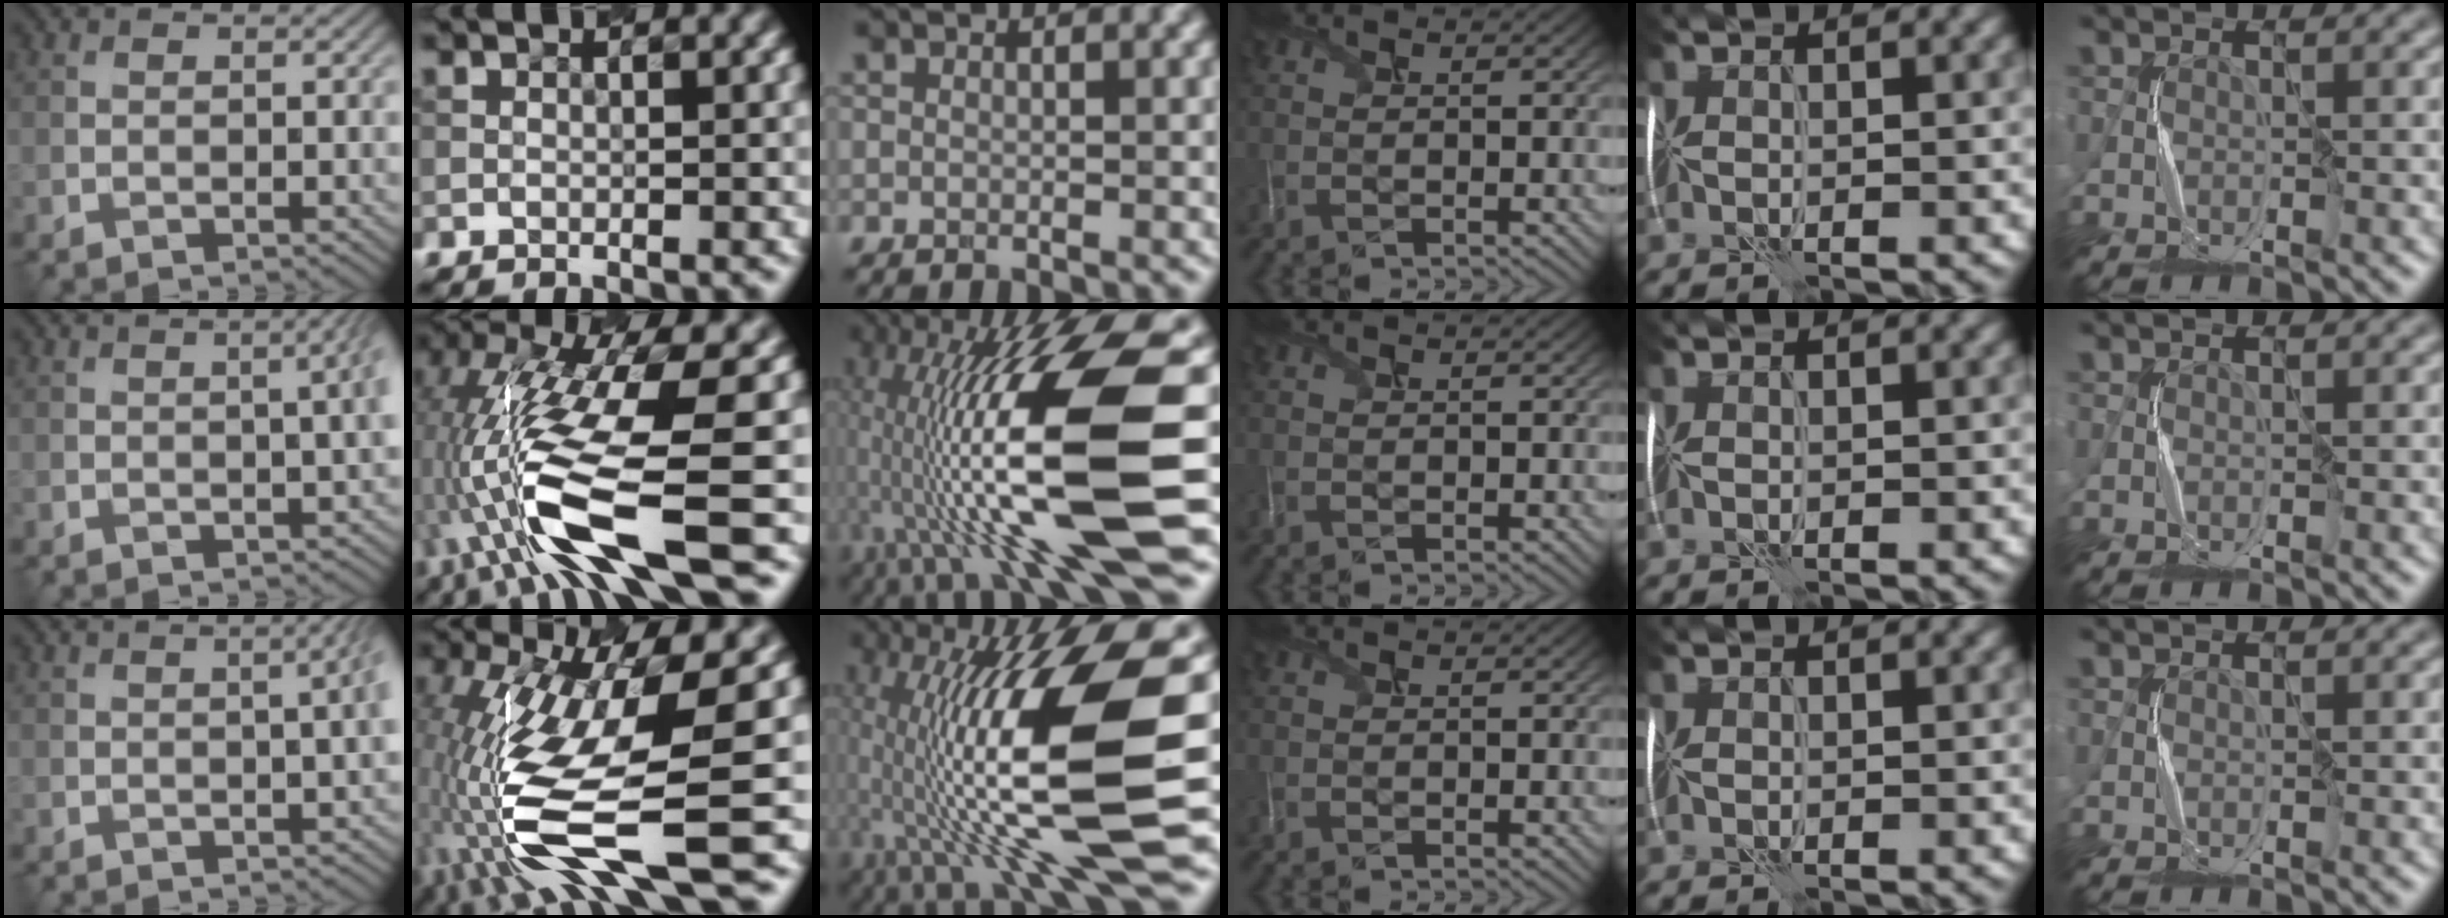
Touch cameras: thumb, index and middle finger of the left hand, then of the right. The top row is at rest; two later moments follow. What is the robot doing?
{"motion": "shake", "object": "plastic piggy bank"}